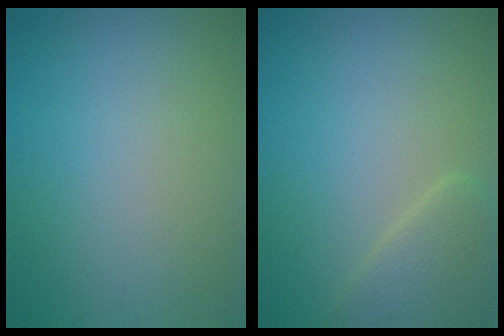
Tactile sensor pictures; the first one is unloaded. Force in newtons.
{"total": 3.0, "press": 3.0, "slide": 0.3}